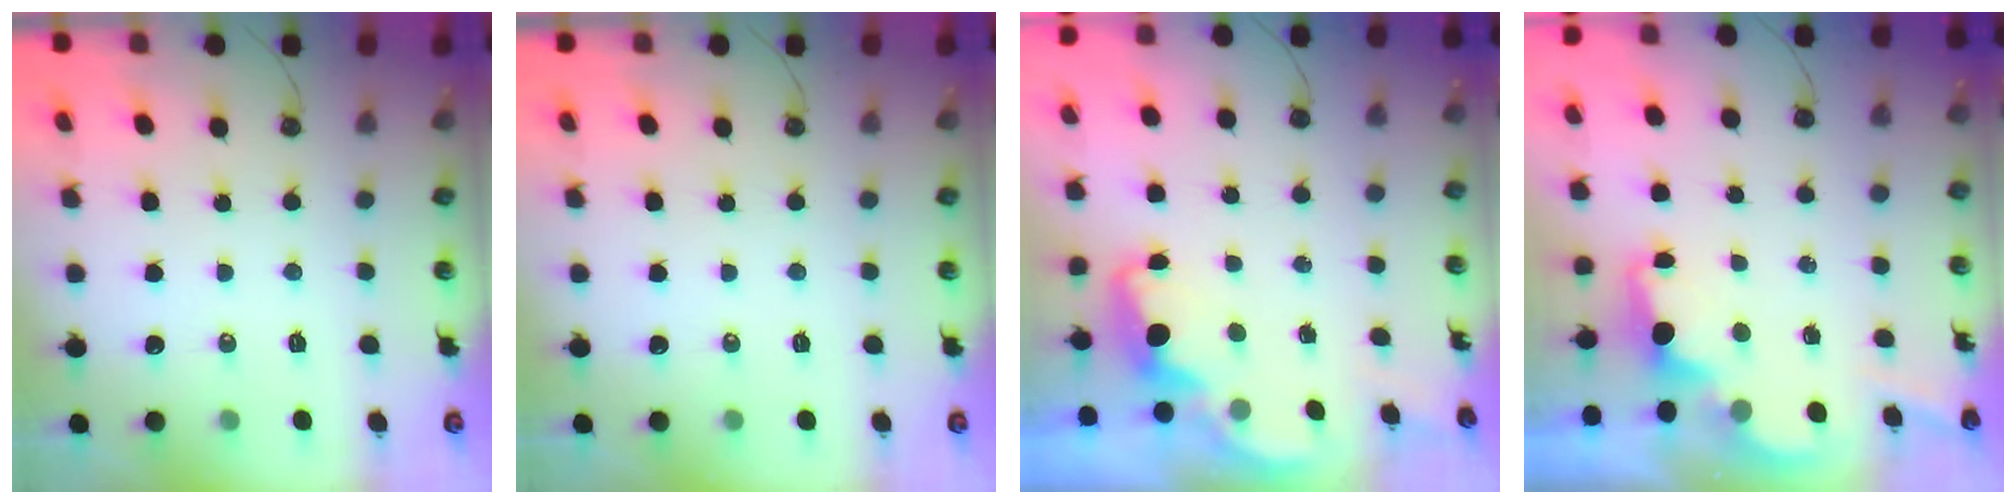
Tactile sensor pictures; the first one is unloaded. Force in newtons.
{"total": 0.0}
{"total": 2.2, "press": 2.2, "slide": 0.6}
{"total": 2.1, "press": 1.9, "slide": 0.8}